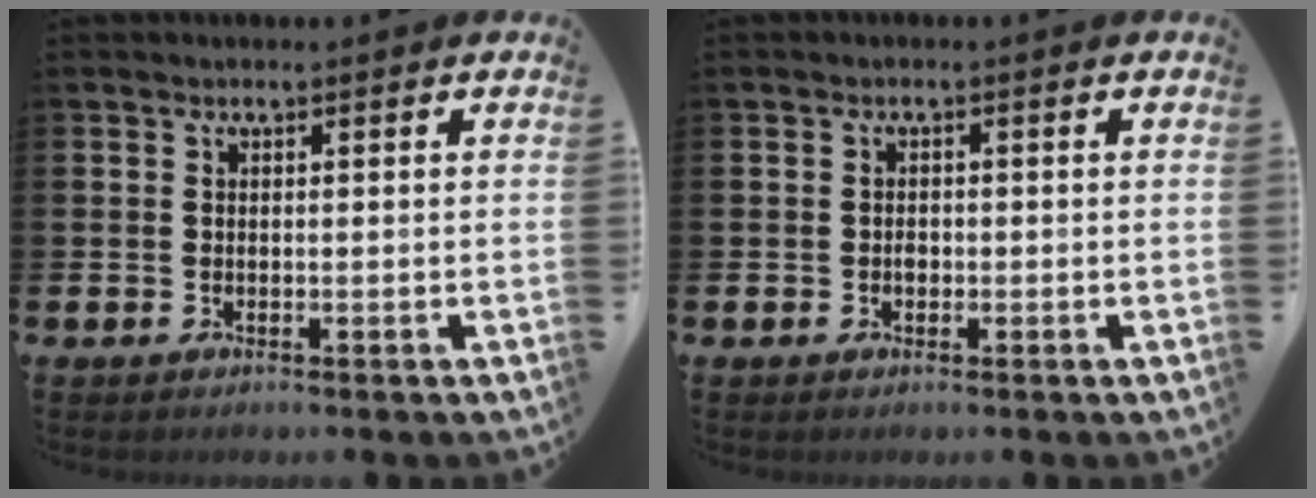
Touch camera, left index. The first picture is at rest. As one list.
[{"total": 1.0, "force": [-0.2, 0.8, 0.6], "torque": [-0.011, 0.004, -0.006]}]